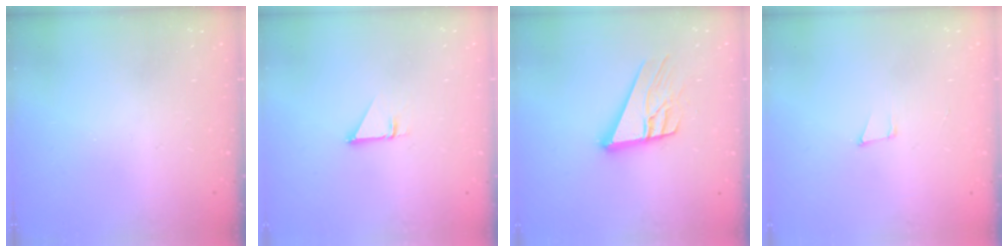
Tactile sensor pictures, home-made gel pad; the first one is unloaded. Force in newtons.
{"total": 1.0, "press": 1.0, "slide": 0.1}
{"total": 14.1, "press": 13.9, "slide": 2.4}
{"total": 4.2, "press": 3.2, "slide": 2.7}